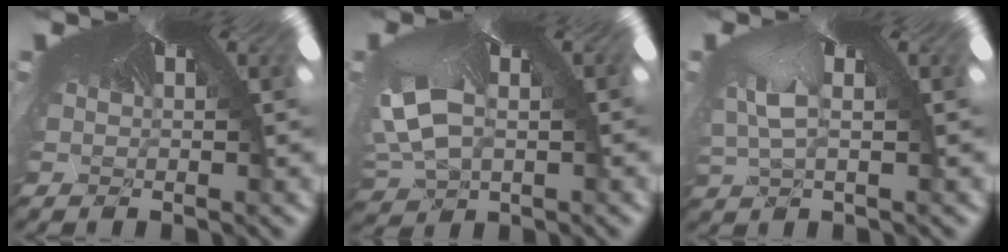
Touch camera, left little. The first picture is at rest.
{"total": 4.5, "force": [-3.9, 2.0, -0.7], "torque": [-0.043, -0.060, -0.032]}
{"total": 3.0, "force": [-3.0, 0.2, -0.3], "torque": [-0.029, -0.049, -0.010]}